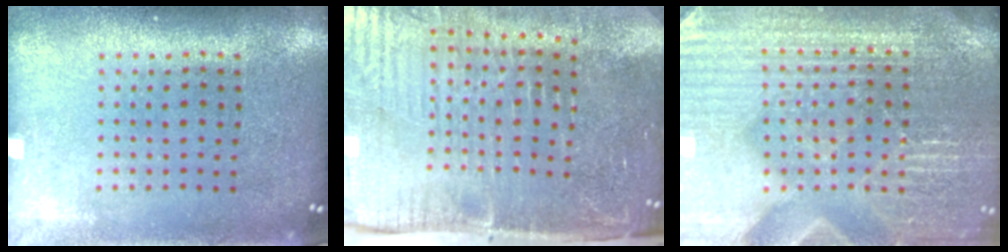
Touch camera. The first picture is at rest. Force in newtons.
{"total": 5.2, "press": 4.4, "slide": 2.8}
{"total": 4.7, "press": 4.4, "slide": 1.5}